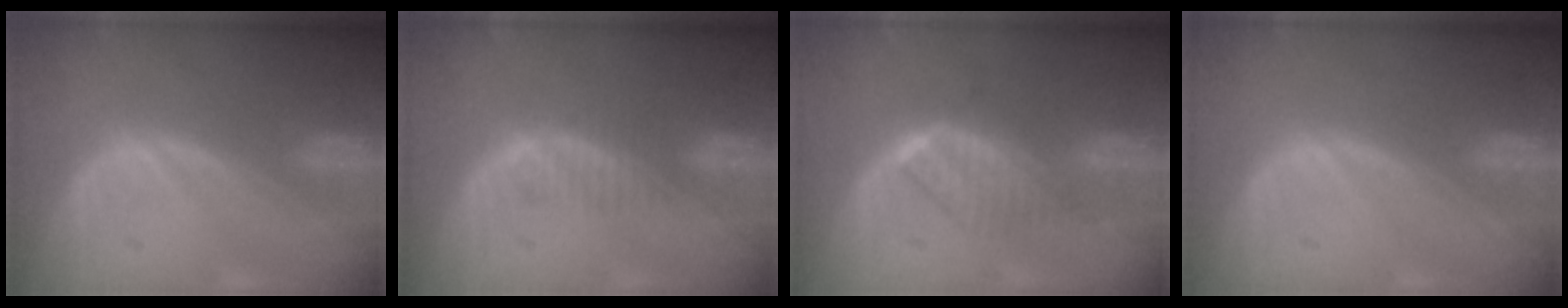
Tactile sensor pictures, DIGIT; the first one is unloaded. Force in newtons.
{"total": 2.2, "press": 2.0, "slide": 0.9}
{"total": 6.5, "press": 5.5, "slide": 3.4}
{"total": 0.0}